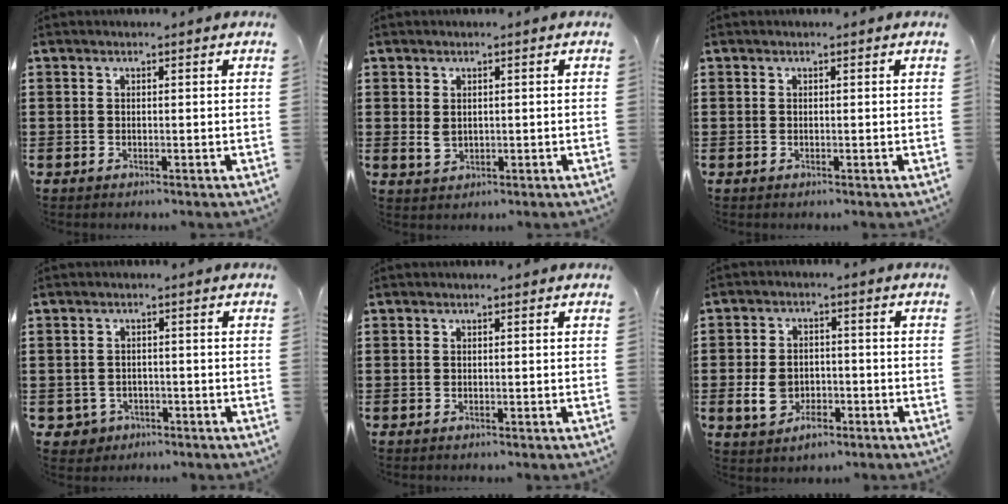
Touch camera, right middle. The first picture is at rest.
{"total": 2.2, "force": [0.3, 1.7, 1.4], "torque": [-0.037, 0.005, 0.003]}
{"total": 0.0}
{"total": 2.0, "force": [-1.3, 1.4, 0.1], "torque": [-0.012, 0.001, -0.031]}
{"total": 0.0}
{"total": 5.3, "force": [-2.1, 3.6, 3.3], "torque": [-0.066, 0.000, -0.044]}